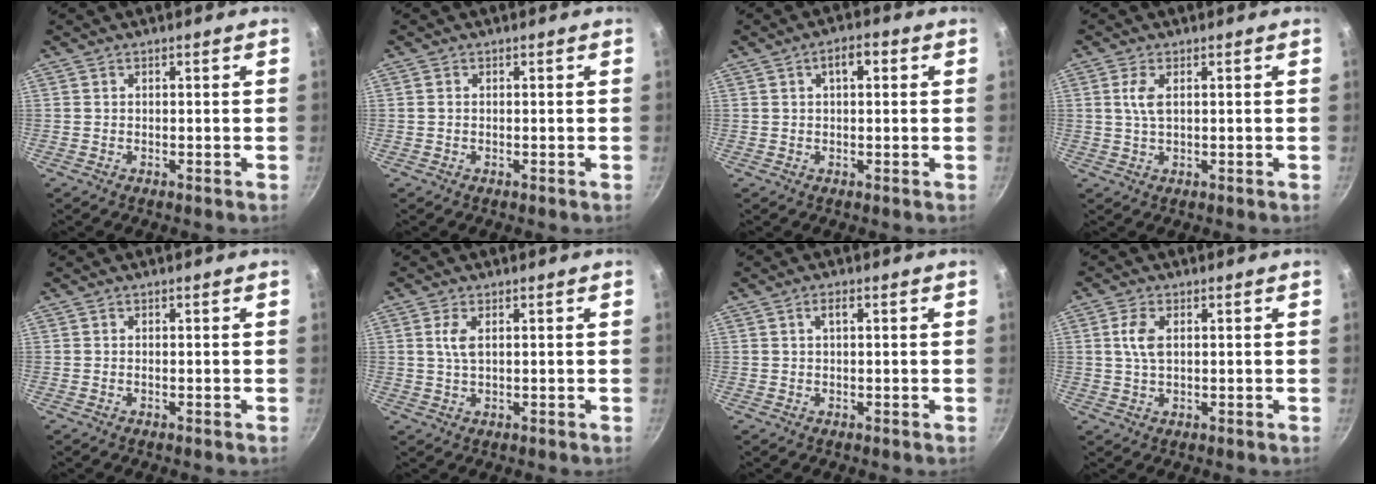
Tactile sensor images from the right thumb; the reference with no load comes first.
{"total": 0.6, "force": [0.1, 0.4, 0.4], "torque": [-0.007, 0.002, 0.001]}
{"total": 3.8, "force": [1.1, 1.9, 3.1], "torque": [-0.037, 0.012, 0.015]}
{"total": 3.3, "force": [0.9, 1.4, 2.9], "torque": [-0.062, -0.001, 0.019]}
{"total": 0.0}
{"total": 3.0, "force": [0.9, 1.2, 2.6], "torque": [-0.055, -0.003, 0.019]}
{"total": 1.6, "force": [0.5, 0.6, 1.4], "torque": [-0.027, 0.006, 0.011]}
{"total": 4.3, "force": [1.0, 2.3, 3.5], "torque": [-0.073, 0.003, 0.018]}